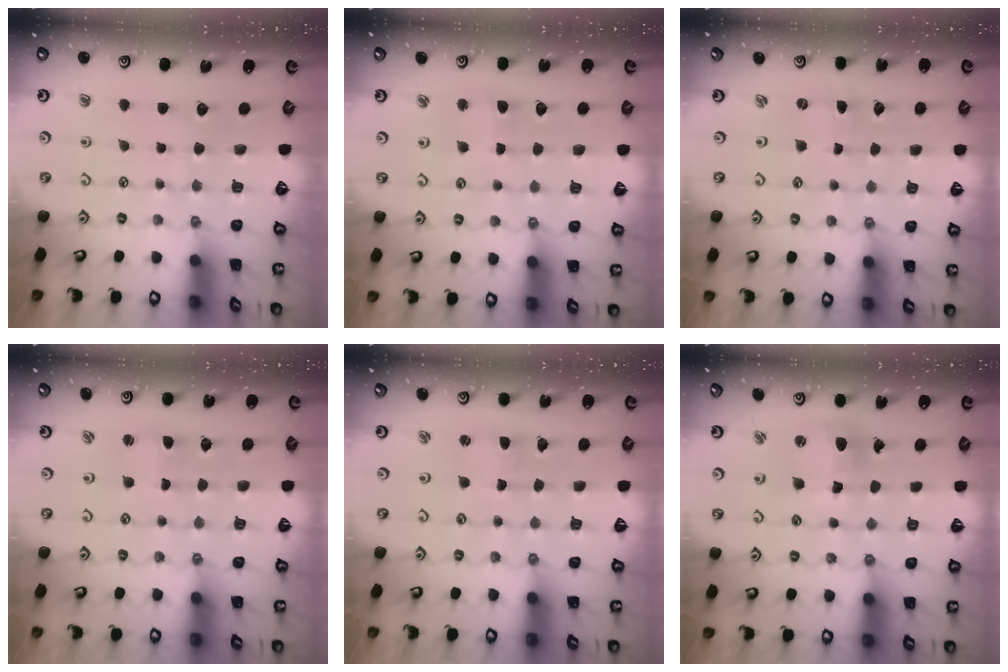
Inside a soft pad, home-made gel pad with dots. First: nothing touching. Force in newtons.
{"total": 3.7, "press": 3.7, "slide": 0.4}
{"total": 0.0}
{"total": 1.1, "press": 1.0, "slide": 0.3}
{"total": 0.9, "press": 0.9, "slide": 0.2}
{"total": 9.9, "press": 9.8, "slide": 1.1}